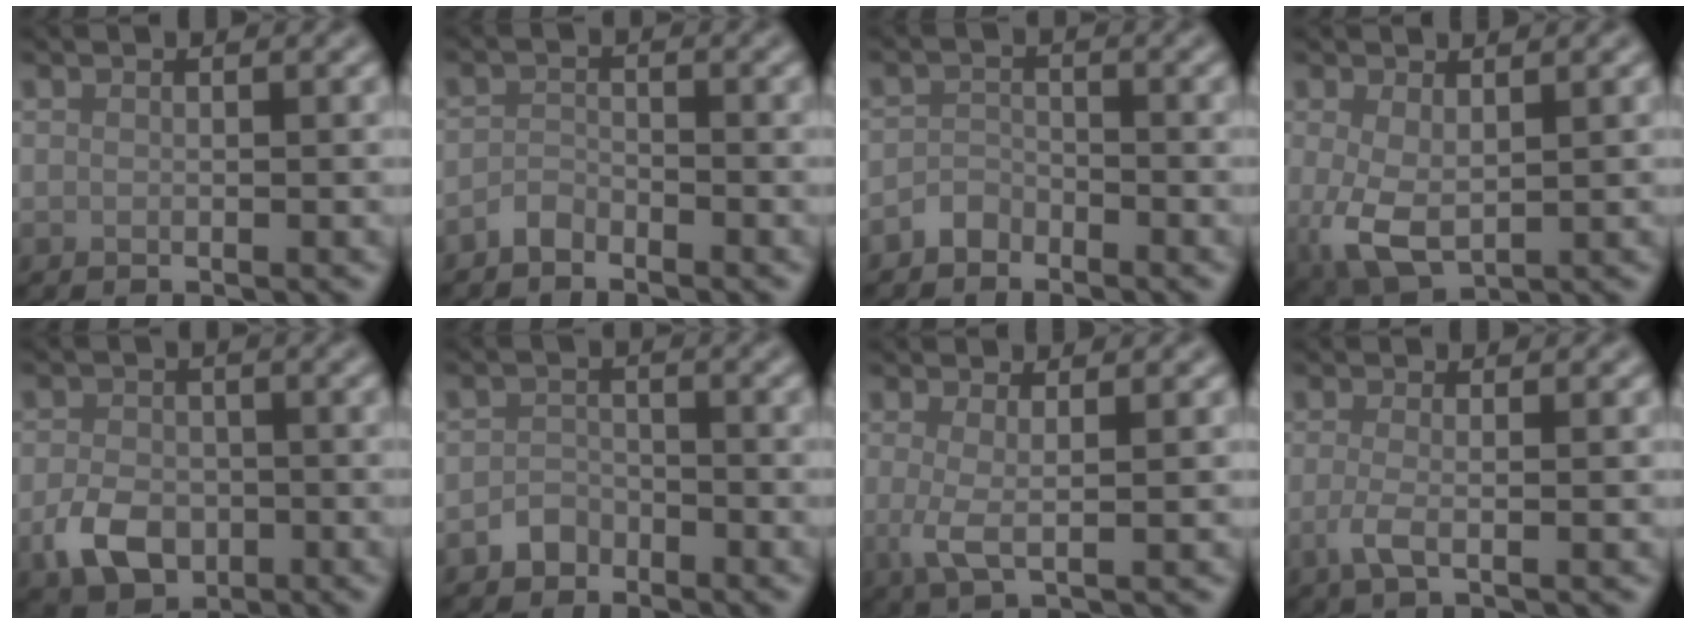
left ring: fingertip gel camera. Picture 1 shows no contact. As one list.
[{"total": 1.5, "force": [-1.3, 0.6, 0.3], "torque": [-0.004, 0.005, -0.029]}, {"total": 1.6, "force": [-1.3, 0.9, 0.1], "torque": [0.001, 0.010, -0.028]}, {"total": 4.0, "force": [0.0, 2.1, 3.4], "torque": [-0.081, -0.010, 0.005]}, {"total": 4.4, "force": [-1.6, 3.2, 2.6], "torque": [-0.054, -0.007, -0.034]}, {"total": 1.9, "force": [-1.3, 1.3, 0.3], "torque": [0.003, 0.007, -0.027]}, {"total": 2.4, "force": [0.2, 0.6, 2.3], "torque": [-0.043, -0.003, 0.002]}, {"total": 2.2, "force": [-0.5, 0.7, 2.0], "torque": [-0.043, -0.005, -0.016]}]